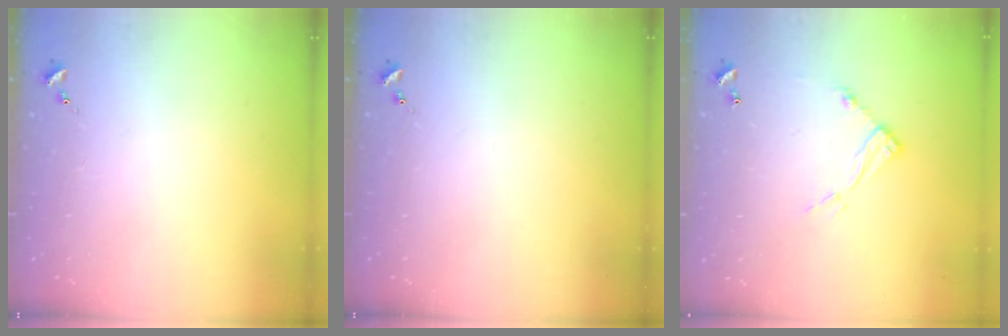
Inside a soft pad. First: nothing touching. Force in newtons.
{"total": 0.0}
{"total": 10.4, "press": 10.3, "slide": 0.7}